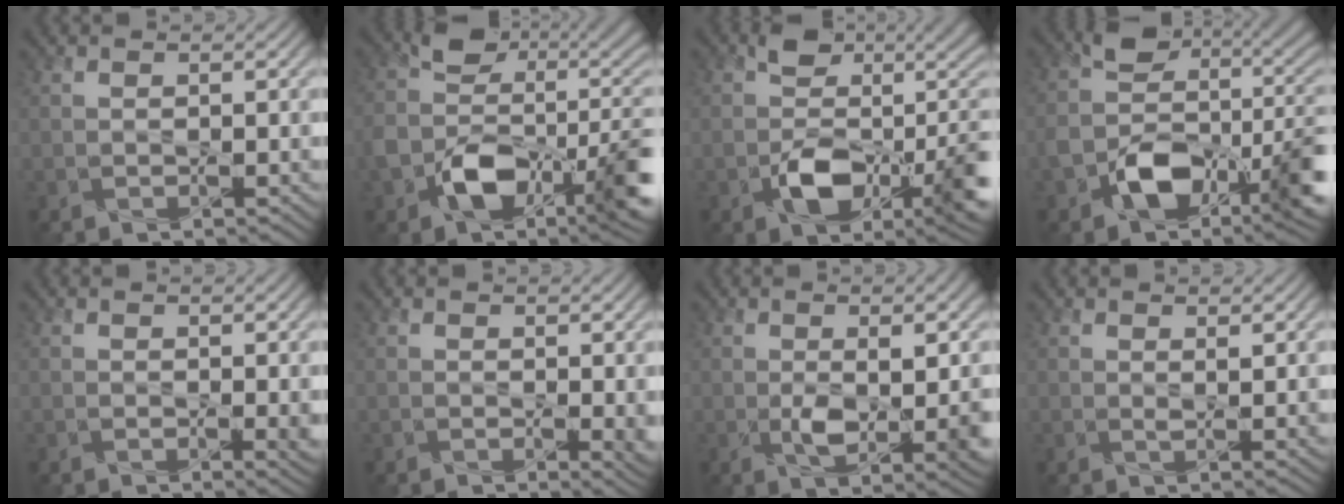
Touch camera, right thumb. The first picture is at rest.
{"total": 13.3, "force": [-3.7, 8.0, 9.9], "torque": [-0.168, -0.017, -0.059]}
{"total": 11.1, "force": [-1.5, 6.3, 9.0], "torque": [-0.147, -0.016, -0.023]}
{"total": 12.5, "force": [-4.4, 7.8, 8.7], "torque": [-0.151, -0.018, -0.070]}
{"total": 1.7, "force": [0.3, 0.4, 1.7], "torque": [-0.023, -0.006, 0.005]}
{"total": 2.0, "force": [0.3, 0.6, 1.9], "torque": [-0.026, -0.007, 0.006]}
{"total": 6.8, "force": [-0.4, 2.5, 6.3], "torque": [-0.106, -0.014, 0.001]}
{"total": 1.2, "force": [0.7, 0.2, 1.0], "torque": [-0.020, -0.005, 0.014]}